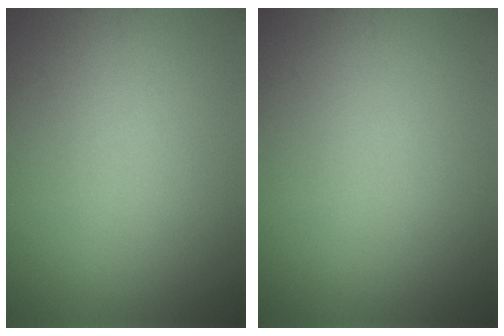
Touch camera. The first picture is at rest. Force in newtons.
{"total": 0.0}